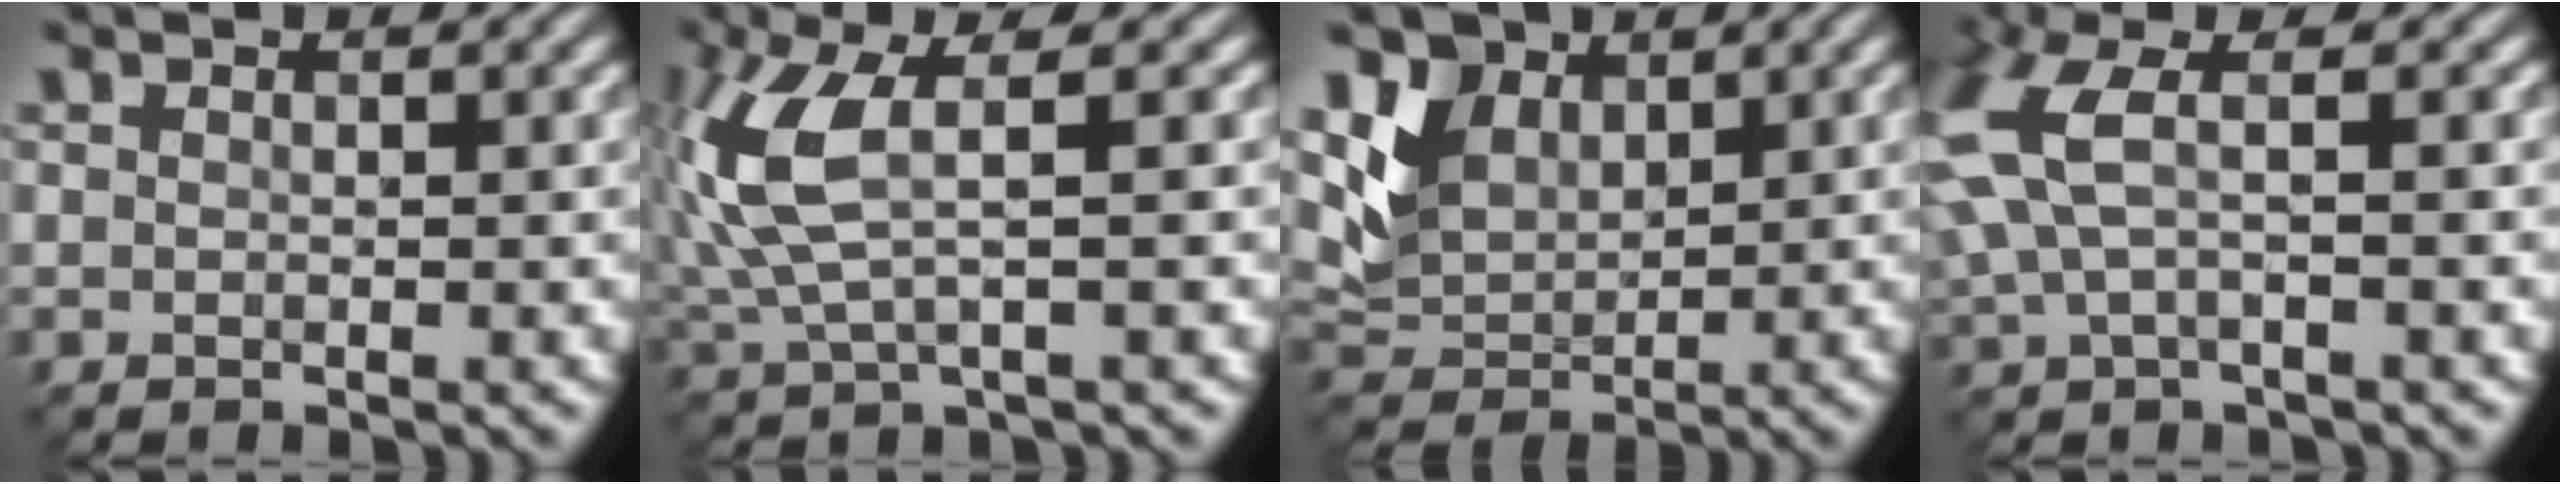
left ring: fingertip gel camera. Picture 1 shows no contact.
{"total": 6.5, "force": [1.1, 2.4, 5.9], "torque": [-0.166, 0.004, 0.026]}
{"total": 4.5, "force": [2.5, 3.3, 1.8], "torque": [-0.054, -0.001, 0.053]}
{"total": 4.7, "force": [1.0, 1.9, 4.2], "torque": [-0.120, 0.009, 0.018]}